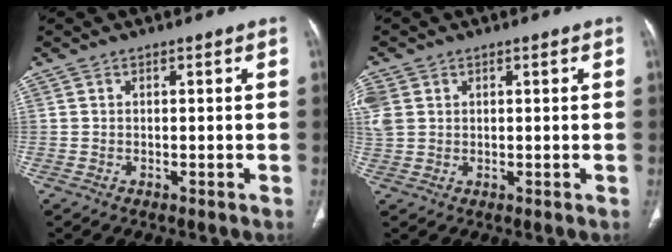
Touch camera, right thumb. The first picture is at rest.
{"total": 6.0, "force": [1.6, 4.7, 3.3], "torque": [-0.102, 0.011, 0.040]}